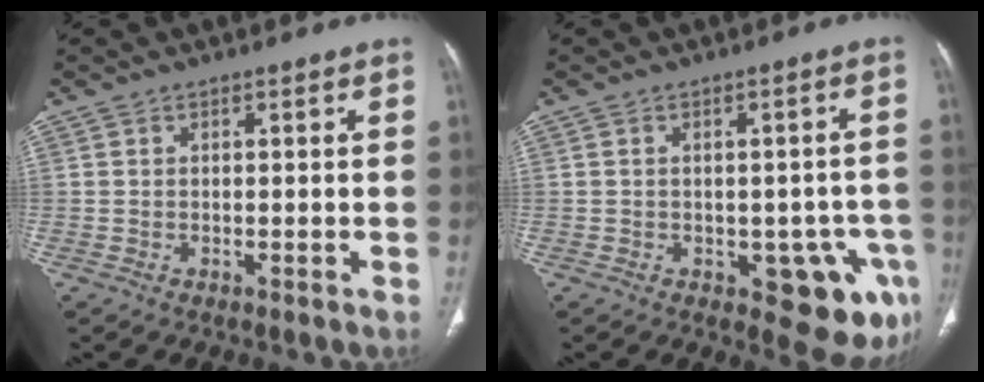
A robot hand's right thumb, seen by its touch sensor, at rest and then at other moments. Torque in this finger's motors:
{"motor_torque": [1.22, 1.34, -0.14, 0.03, 0.11]}